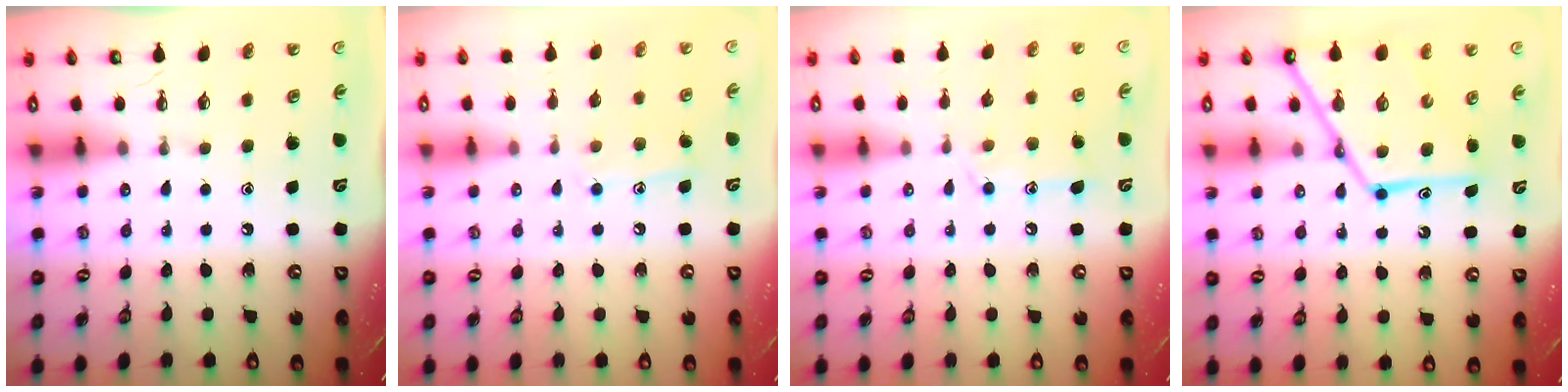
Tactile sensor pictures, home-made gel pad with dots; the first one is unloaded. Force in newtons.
{"total": 9.2, "press": 9.2, "slide": 0.5}
{"total": 11.4, "press": 11.4, "slide": 0.8}
{"total": 18.0, "press": 17.9, "slide": 1.5}